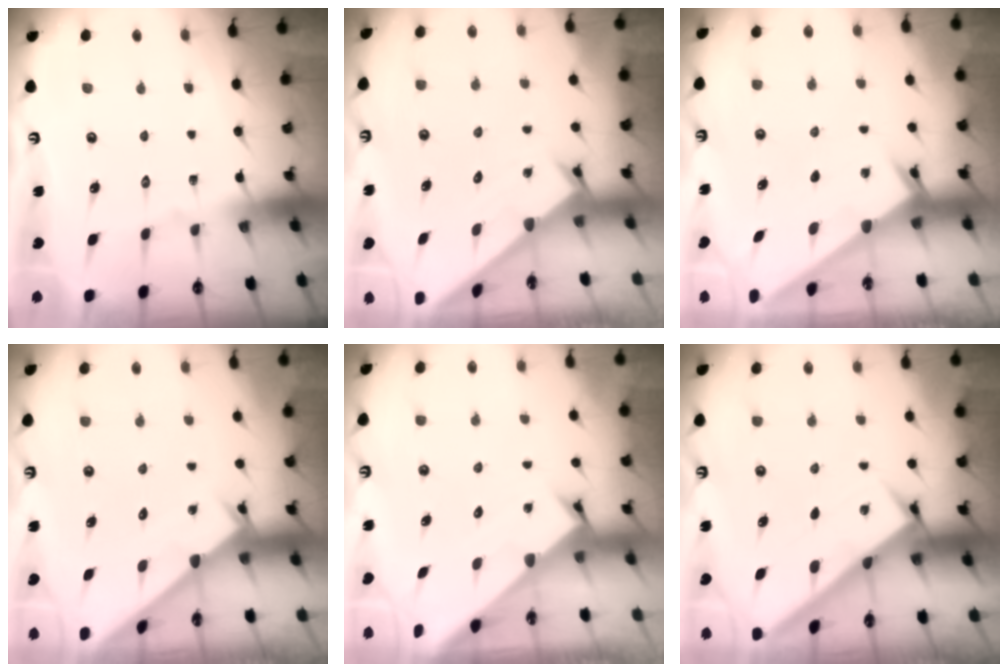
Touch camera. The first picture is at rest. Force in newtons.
{"total": 1.7, "press": 1.7, "slide": 0.1}
{"total": 2.3, "press": 2.2, "slide": 0.2}
{"total": 3.2, "press": 3.2, "slide": 0.3}
{"total": 2.5, "press": 2.5, "slide": 0.2}
{"total": 2.9, "press": 2.9, "slide": 0.2}